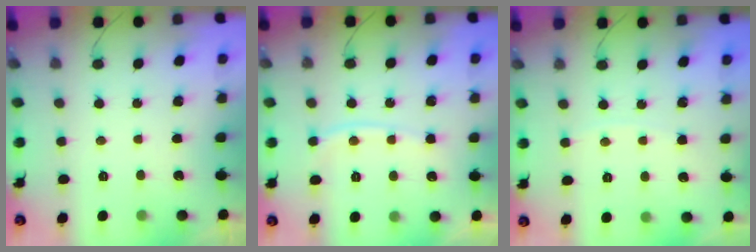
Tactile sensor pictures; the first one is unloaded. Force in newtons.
{"total": 8.9, "press": 8.9, "slide": 1.2}
{"total": 2.3, "press": 2.3, "slide": 0.3}